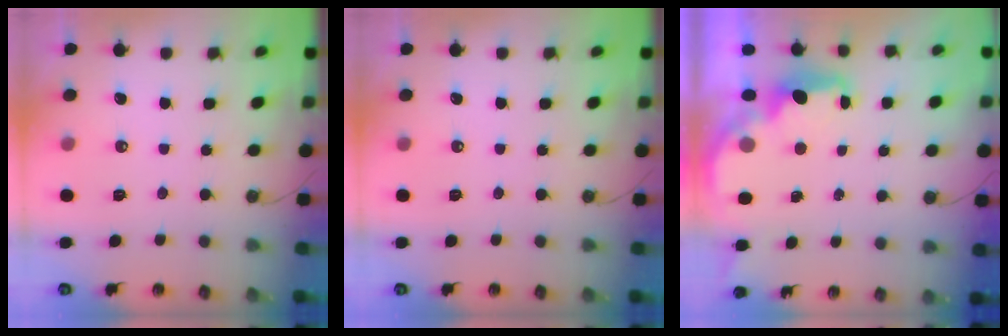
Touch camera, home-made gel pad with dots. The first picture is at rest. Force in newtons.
{"total": 0.0}
{"total": 2.3, "press": 2.2, "slide": 0.7}